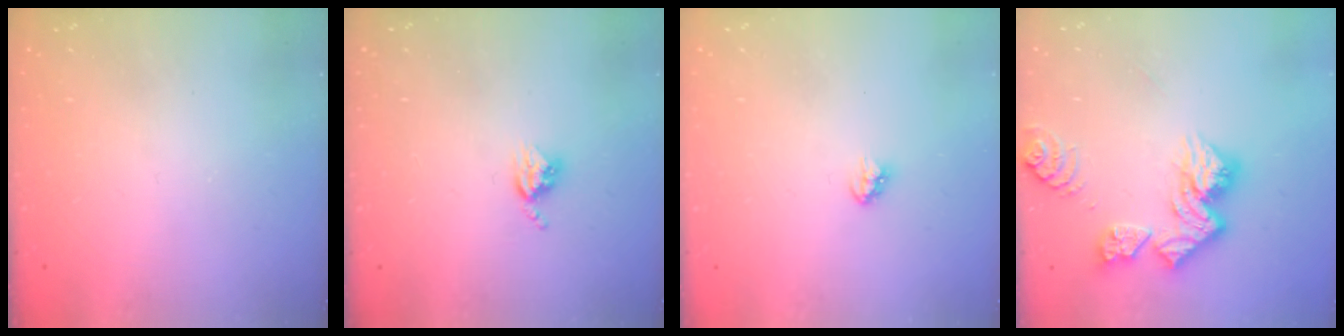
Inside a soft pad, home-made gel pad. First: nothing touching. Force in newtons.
{"total": 4.3, "press": 4.2, "slide": 0.5}
{"total": 2.9, "press": 2.9, "slide": 0.2}
{"total": 13.1, "press": 13.0, "slide": 1.4}